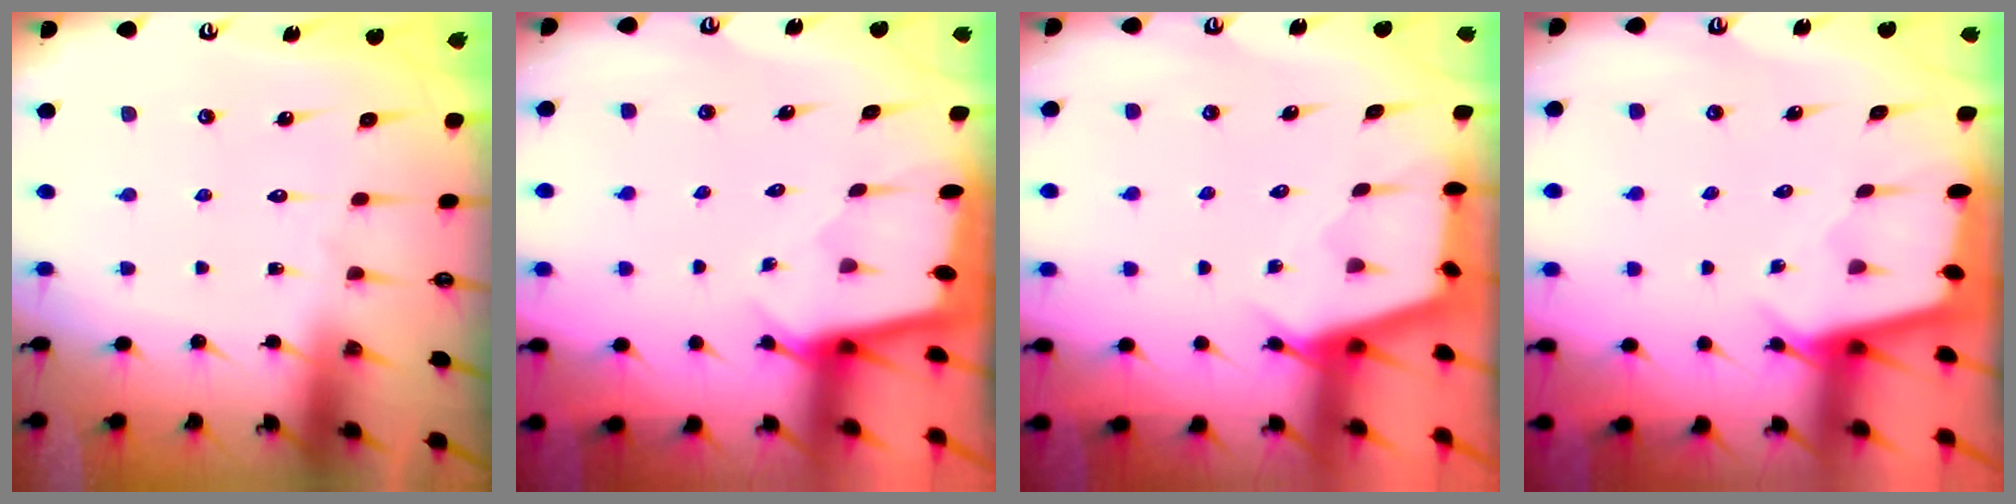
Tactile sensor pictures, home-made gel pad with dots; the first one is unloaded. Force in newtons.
{"total": 1.7, "press": 1.6, "slide": 0.2}
{"total": 3.0, "press": 3.0, "slide": 0.4}
{"total": 2.3, "press": 2.3, "slide": 0.3}